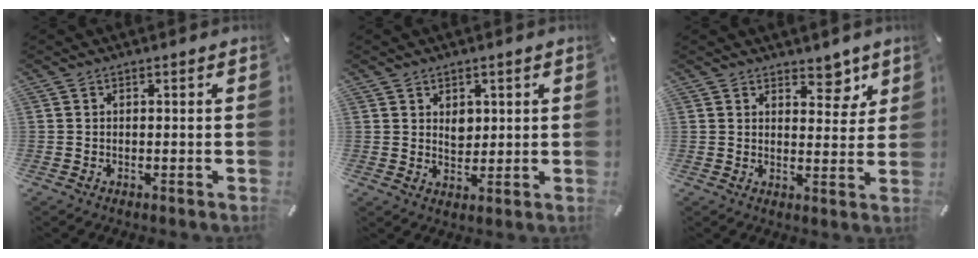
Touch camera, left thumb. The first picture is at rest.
{"total": 3.8, "force": [1.6, 3.1, 1.6], "torque": [-0.012, -0.005, 0.025]}
{"total": 5.9, "force": [4.5, 3.4, 1.8], "torque": [0.004, -0.033, 0.073]}